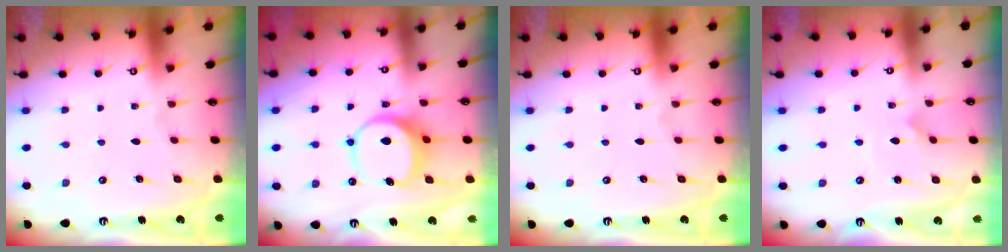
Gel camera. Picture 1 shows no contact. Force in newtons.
{"total": 8.7, "press": 8.6, "slide": 1.4}
{"total": 0.0}
{"total": 2.9, "press": 2.9, "slide": 0.2}